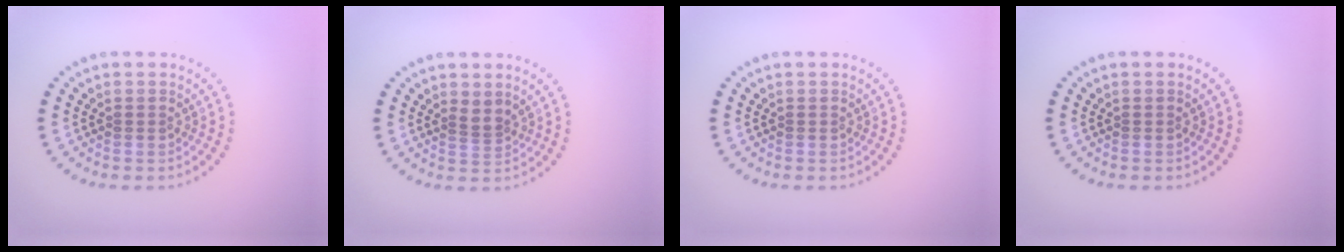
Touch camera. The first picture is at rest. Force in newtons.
{"total": 1.1, "press": 0.7, "slide": 0.9}
{"total": 0.0}
{"total": 0.0}